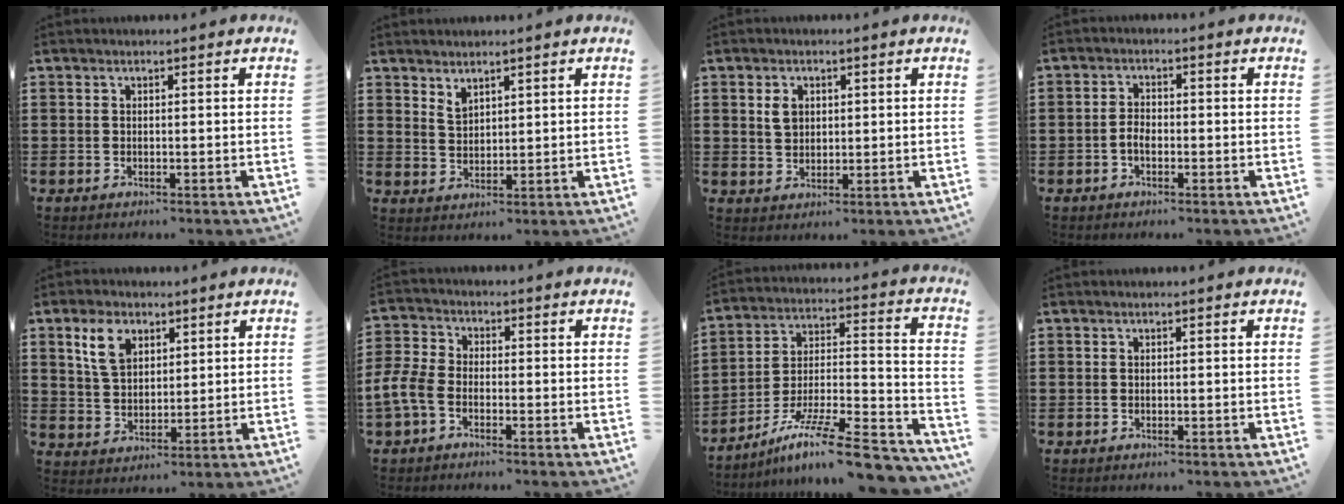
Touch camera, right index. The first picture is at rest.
{"total": 2.3, "force": [1.9, 1.1, 0.6], "torque": [-0.016, 0.004, 0.037]}
{"total": 2.8, "force": [0.9, 2.0, 1.7], "torque": [-0.042, 0.009, 0.015]}
{"total": 2.2, "force": [-0.9, 1.2, 1.6], "torque": [-0.040, 0.001, -0.021]}
{"total": 6.8, "force": [3.6, 4.3, 3.9], "torque": [-0.085, 0.013, 0.065]}
{"total": 4.7, "force": [-2.7, 2.5, 2.9], "torque": [-0.087, -0.002, -0.060]}
{"total": 13.1, "force": [-10.0, 1.6, 8.4], "torque": [-0.125, 0.024, -0.180]}
{"total": 0.0}